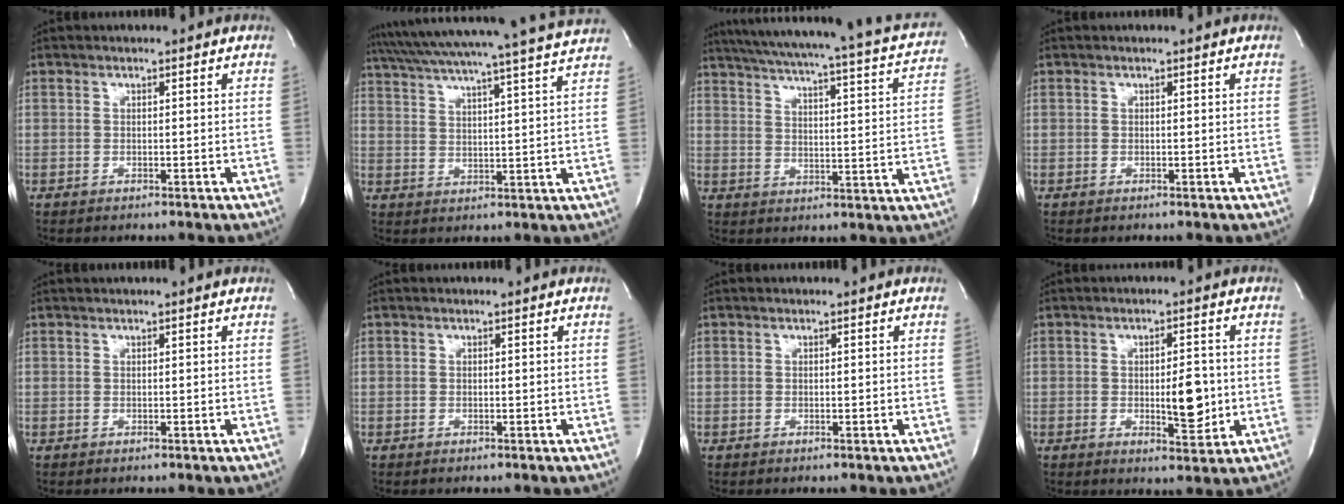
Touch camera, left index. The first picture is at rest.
{"total": 22.4, "force": [20.2, -1.7, 9.5], "torque": [-0.169, -0.023, 0.271]}
{"total": 25.2, "force": [22.2, 2.1, 11.6], "torque": [-0.177, -0.040, 0.270]}
{"total": 0.0}
{"total": 1.8, "force": [1.7, -0.2, 0.7], "torque": [-0.012, 0.017, 0.023]}
{"total": 0.0}
{"total": 0.0}
{"total": 5.7, "force": [-0.5, 1.9, 5.4], "torque": [-0.079, -0.009, -0.002]}